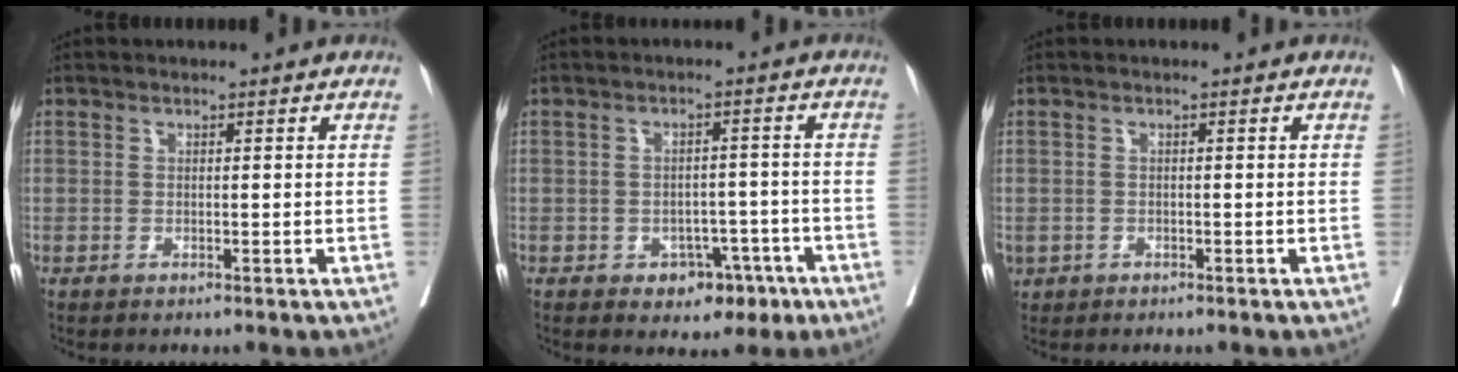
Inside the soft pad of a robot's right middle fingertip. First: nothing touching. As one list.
[{"total": 5.8, "force": [-3.0, 4.0, 3.0], "torque": [-0.025, 0.013, -0.034]}, {"total": 2.0, "force": [-1.0, 1.6, 0.8], "torque": [-0.021, -0.002, -0.012]}]